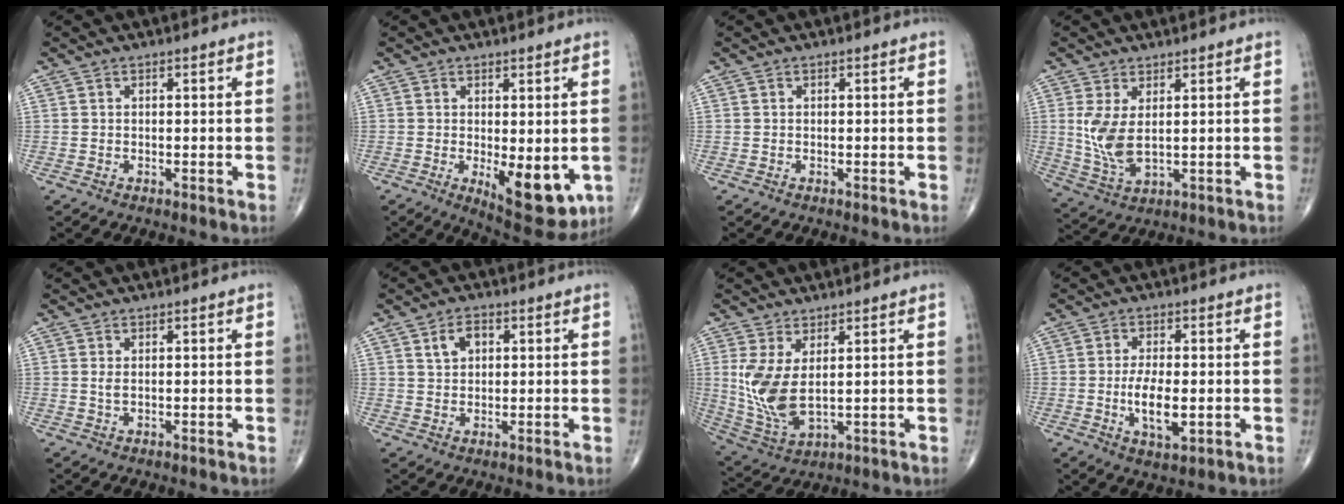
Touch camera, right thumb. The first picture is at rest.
{"total": 10.6, "force": [-2.1, 4.4, 9.4], "torque": [-0.109, -0.024, -0.016]}
{"total": 0.0}
{"total": 7.5, "force": [1.3, 3.6, 6.5], "torque": [-0.143, -0.014, 0.040]}
{"total": 1.1, "force": [0.2, 0.5, 0.9], "torque": [-0.020, 0.000, 0.008]}
{"total": 4.1, "force": [1.5, 2.8, 2.6], "torque": [-0.033, 0.000, 0.028]}
{"total": 10.0, "force": [1.7, 4.7, 8.7], "torque": [-0.188, -0.020, 0.051]}
{"total": 7.2, "force": [-1.2, 3.0, 6.5], "torque": [-0.117, -0.010, -0.018]}